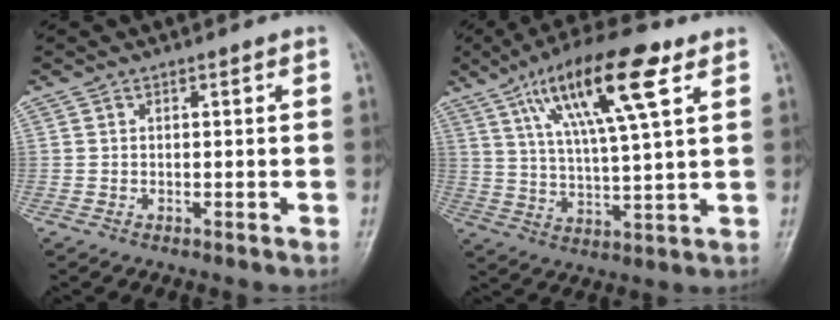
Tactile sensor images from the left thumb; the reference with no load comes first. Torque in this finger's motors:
{"motor_torque": [0.62, 0.71, 1.82, -0.95, 0.56]}